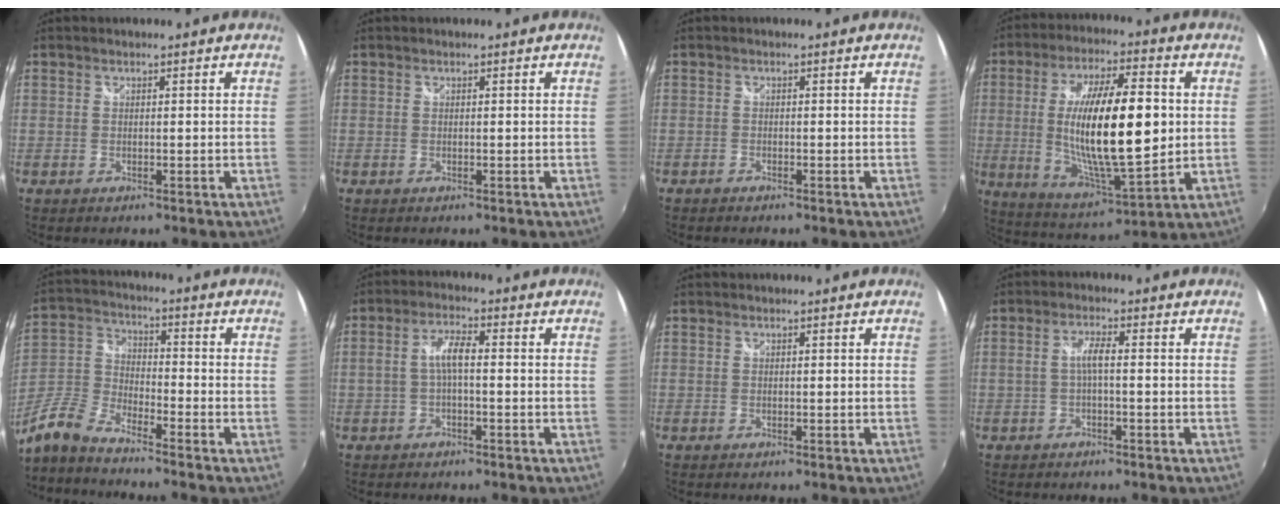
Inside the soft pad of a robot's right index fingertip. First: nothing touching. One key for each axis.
{"total": 0.0}
{"total": 0.9, "fx": -0.8, "fy": 0.3, "fz": 0.2, "tx": -0.008, "ty": -0.001, "tz": -0.017}
{"total": 20.5, "fx": 0.6, "fy": 5.7, "fz": 19.7, "tx": -0.355, "ty": -0.013, "tz": 0.019}
{"total": 9.7, "fx": -7.6, "fy": 3.4, "fz": 5.0, "tx": -0.118, "ty": 0.001, "tz": -0.162}
{"total": 4.5, "fx": -0.5, "fy": 1.2, "fz": 4.3, "tx": -0.088, "ty": 0.012, "tz": -0.007}
{"total": 0.0}
{"total": 2.7, "fx": -0.4, "fy": 0.3, "fz": 2.6, "tx": -0.053, "ty": 0.006, "tz": -0.006}